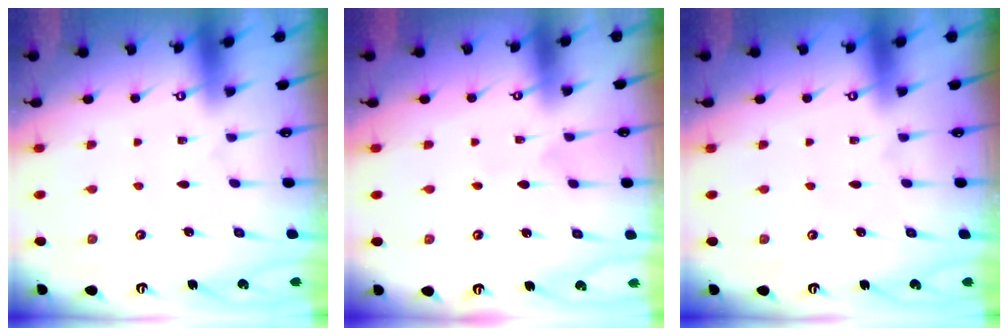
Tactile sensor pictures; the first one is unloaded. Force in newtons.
{"total": 2.7, "press": 2.7, "slide": 0.2}
{"total": 0.0}